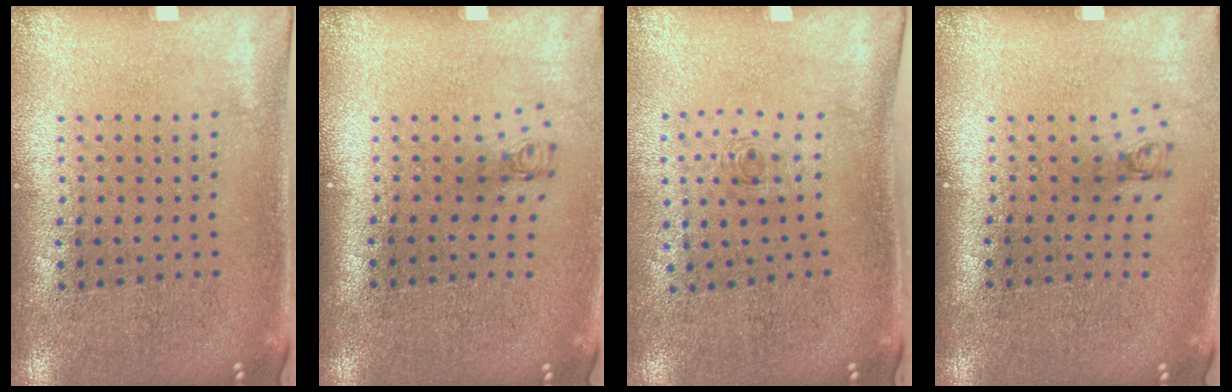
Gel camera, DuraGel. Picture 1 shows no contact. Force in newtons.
{"total": 0.7, "press": 0.4, "slide": 0.6}
{"total": 0.7, "press": 0.2, "slide": 0.6}
{"total": 0.7, "press": 0.3, "slide": 0.7}